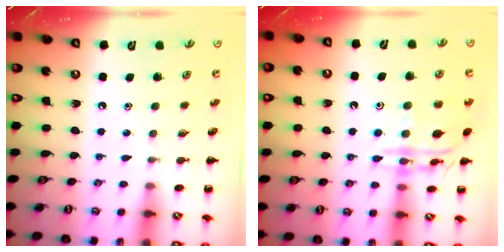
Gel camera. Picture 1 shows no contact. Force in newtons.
{"total": 14.8, "press": 14.8, "slide": 0.8}